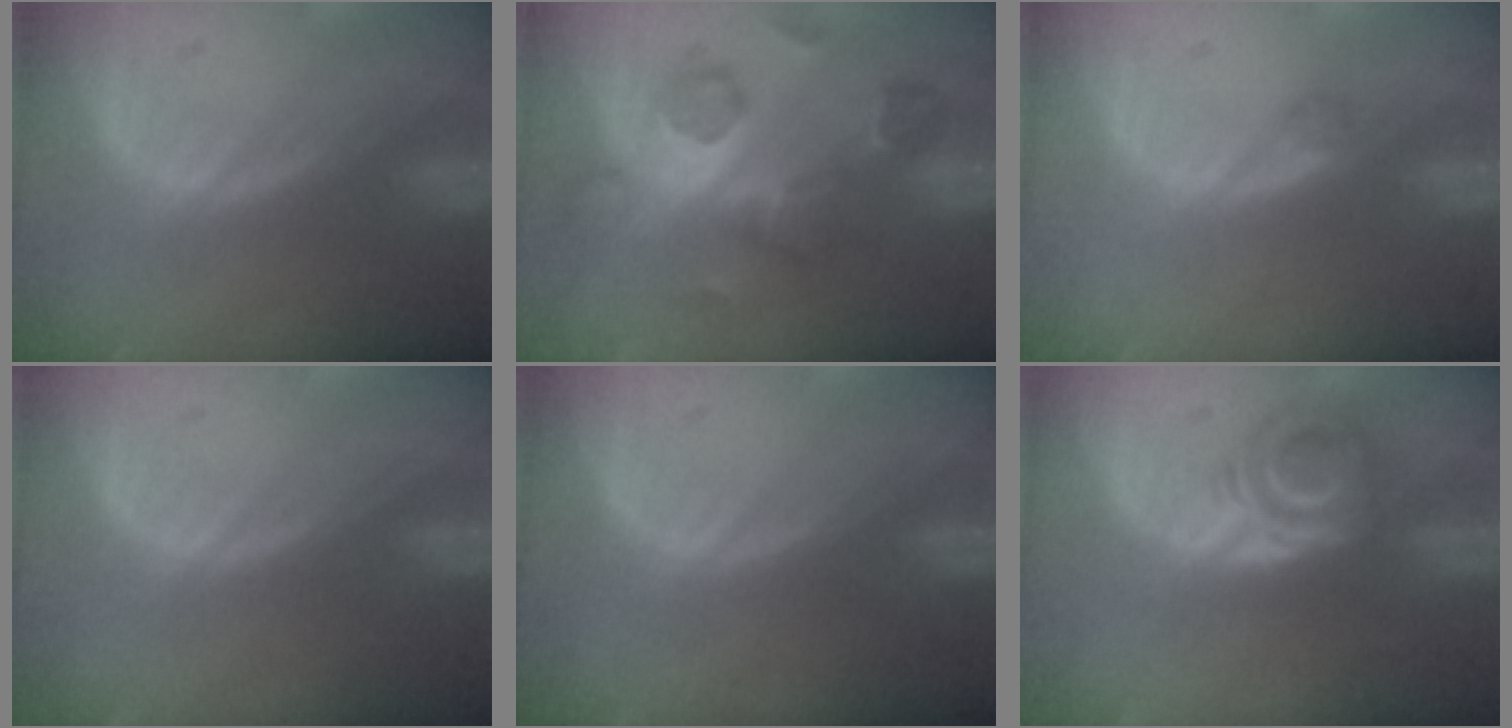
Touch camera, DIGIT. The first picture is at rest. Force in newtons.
{"total": 8.5, "press": 7.6, "slide": 3.8}
{"total": 0.9, "press": 0.9, "slide": 0.1}
{"total": 0.0}
{"total": 0.0}
{"total": 6.0, "press": 5.0, "slide": 3.3}